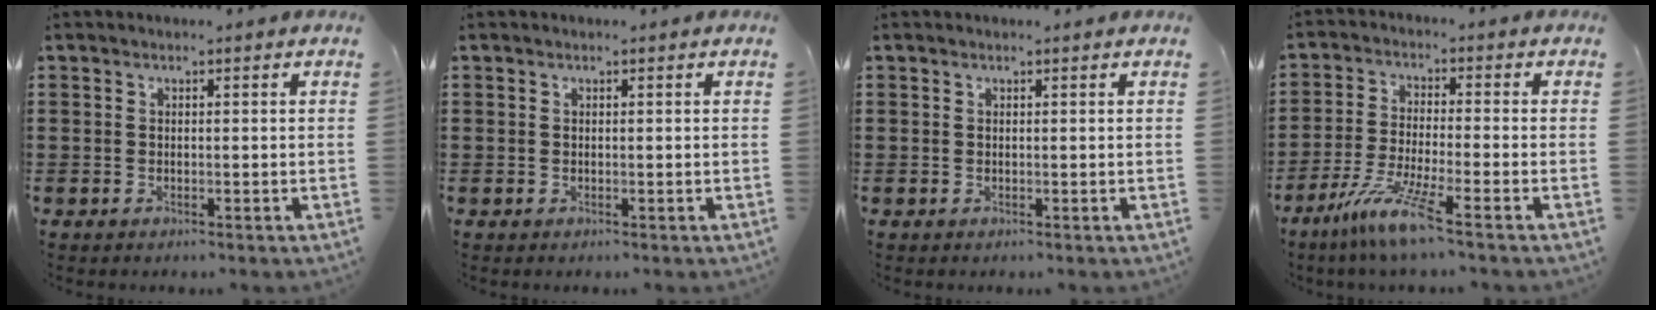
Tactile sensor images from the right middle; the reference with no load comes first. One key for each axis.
{"total": 0.0}
{"total": 0.0}
{"total": 8.2, "fx": -5.7, "fy": 0.3, "fz": 6.0, "tx": -0.136, "ty": -0.018, "tz": -0.111}